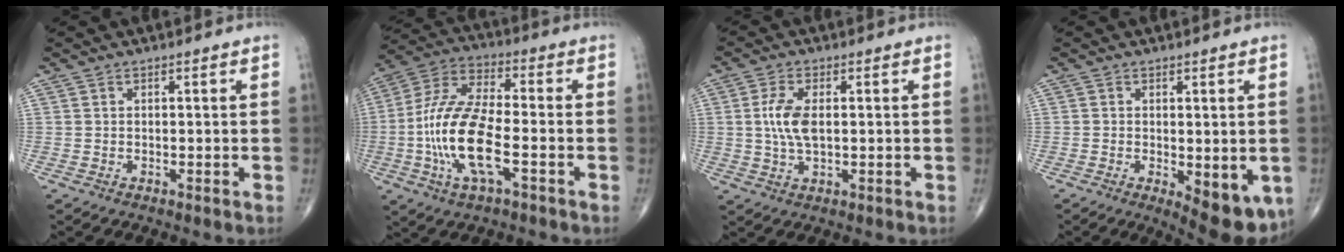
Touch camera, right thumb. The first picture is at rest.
{"total": 16.3, "force": [-4.1, 6.2, 14.5], "torque": [-0.305, 0.025, -0.079]}
{"total": 6.3, "force": [0.6, 3.0, 5.5], "torque": [-0.120, 0.000, 0.009]}
{"total": 9.6, "force": [-2.9, 4.1, 8.2], "torque": [-0.095, -0.015, -0.031]}